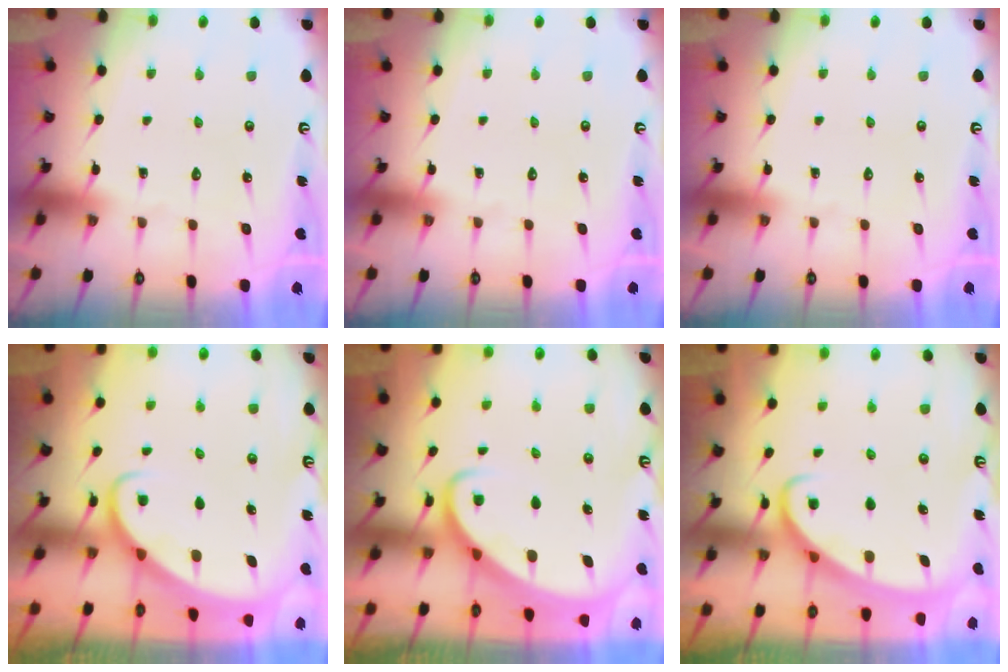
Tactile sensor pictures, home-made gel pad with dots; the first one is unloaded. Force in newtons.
{"total": 0.0}
{"total": 0.0}
{"total": 2.2, "press": 2.2, "slide": 0.2}
{"total": 2.8, "press": 2.8, "slide": 0.4}
{"total": 2.9, "press": 2.8, "slide": 0.3}